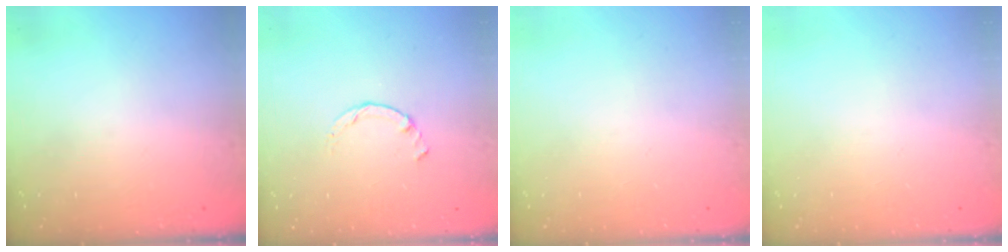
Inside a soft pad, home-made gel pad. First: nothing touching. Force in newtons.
{"total": 0.0}
{"total": 0.0}
{"total": 0.0}